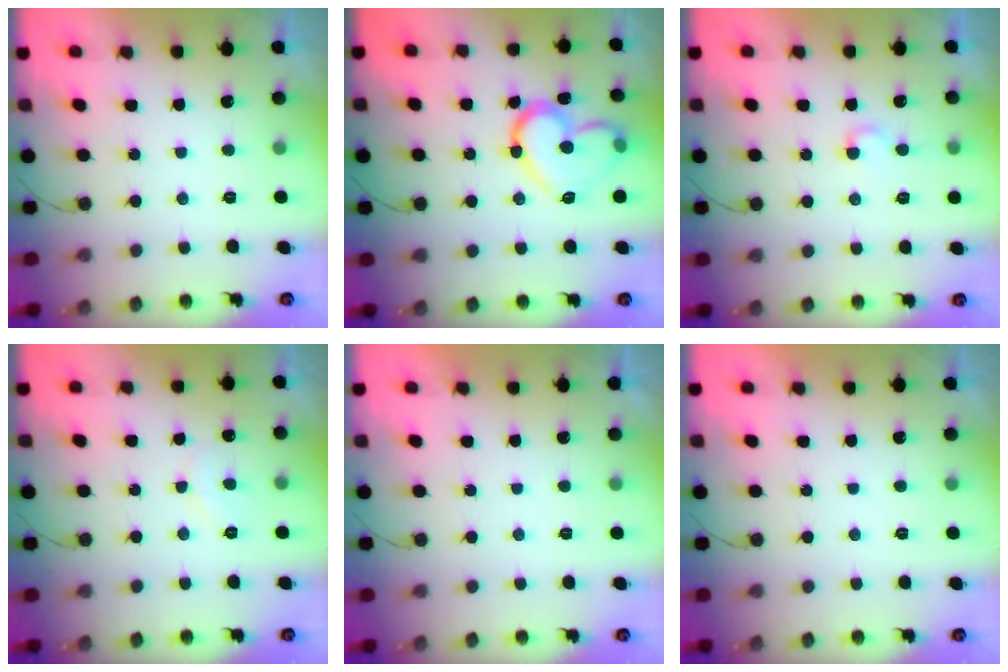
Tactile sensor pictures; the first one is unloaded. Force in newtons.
{"total": 16.5, "press": 16.5, "slide": 0.8}
{"total": 4.0, "press": 3.9, "slide": 0.4}
{"total": 6.5, "press": 6.4, "slide": 0.6}
{"total": 1.9, "press": 1.9, "slide": 0.0}
{"total": 1.7, "press": 1.7, "slide": 0.1}